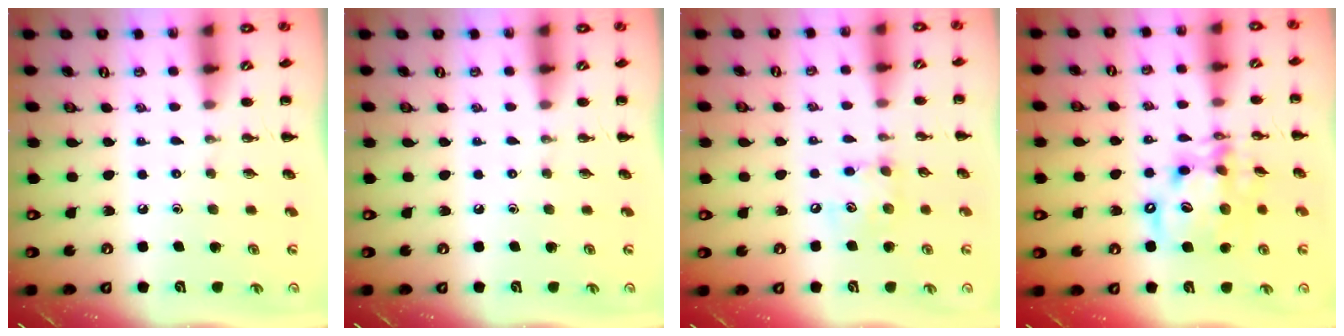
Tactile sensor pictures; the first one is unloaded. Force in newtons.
{"total": 0.0}
{"total": 6.8, "press": 6.8, "slide": 0.6}
{"total": 13.1, "press": 12.8, "slide": 3.1}